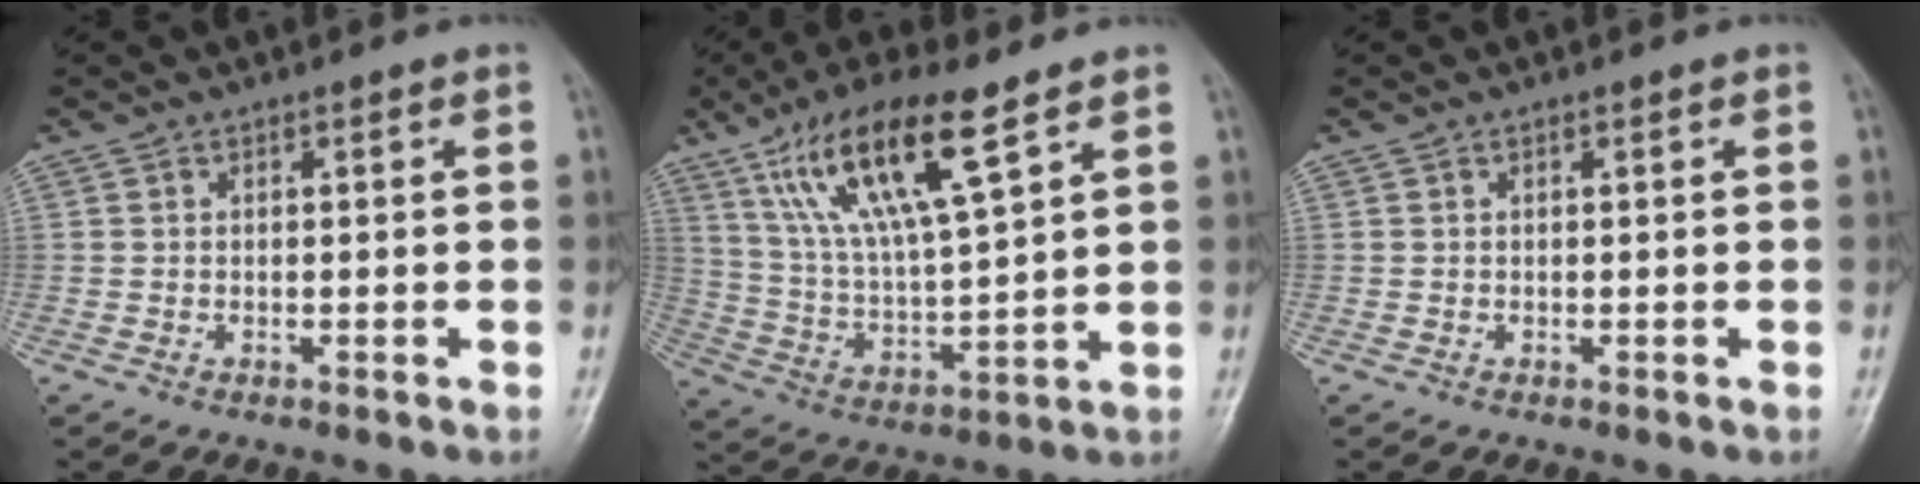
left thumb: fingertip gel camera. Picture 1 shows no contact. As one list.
[{"total": 16.8, "force": [9.2, 4.2, 13.4], "torque": [-0.248, -0.029, 0.181]}, {"total": 0.0}]